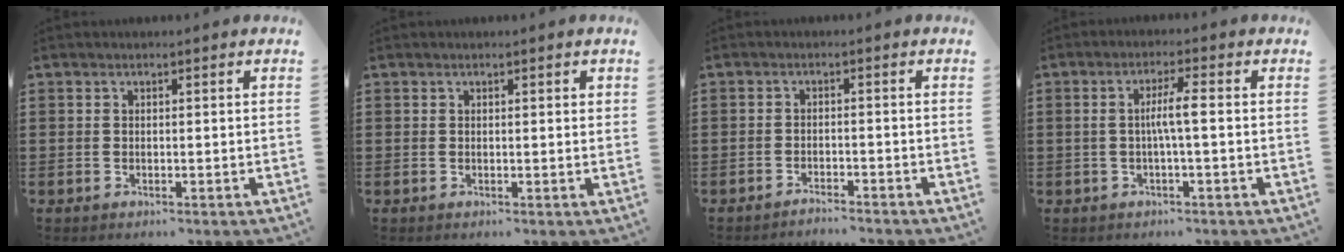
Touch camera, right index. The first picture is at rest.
{"total": 0.5, "force": [0.2, 0.1, 0.5], "torque": [-0.010, 0.002, 0.004]}
{"total": 1.8, "force": [-1.8, 0.0, 0.1], "torque": [-0.006, 0.004, -0.037]}
{"total": 3.9, "force": [-0.2, 0.2, 3.9], "torque": [-0.071, 0.000, -0.008]}